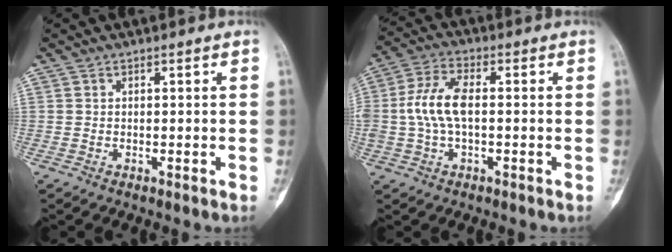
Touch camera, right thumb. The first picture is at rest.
{"total": 8.8, "force": [0.0, 4.2, 7.7], "torque": [-0.176, 0.024, -0.003]}